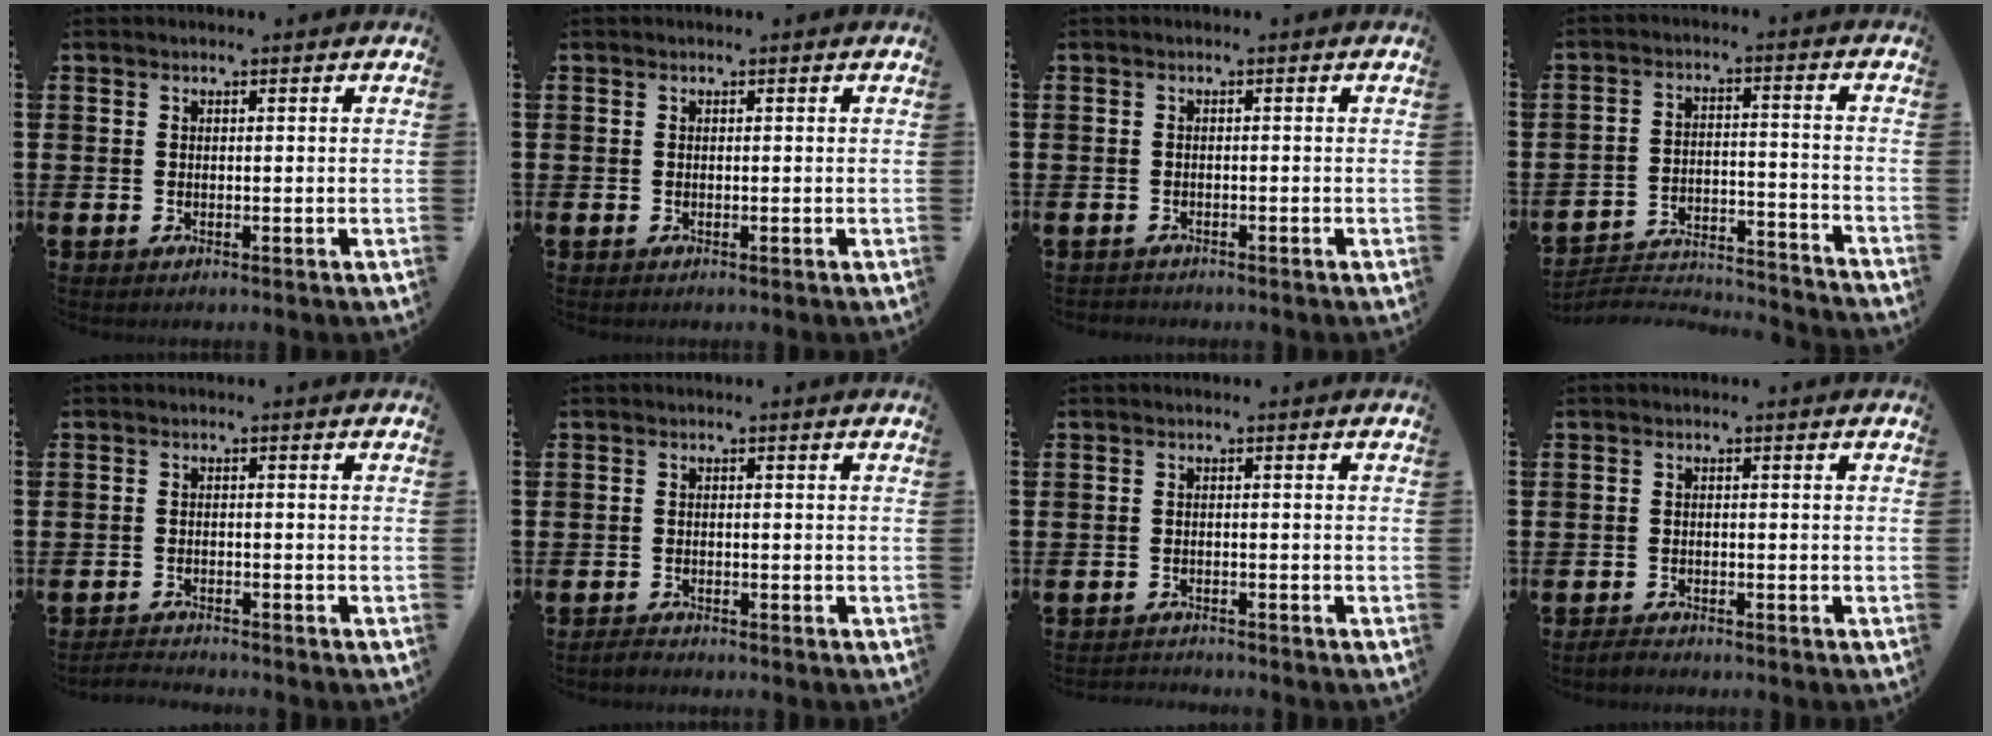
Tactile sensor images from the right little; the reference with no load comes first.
{"total": 0.0}
{"total": 0.7, "force": [-0.7, 0.1, -0.1], "torque": [0.000, -0.001, -0.015]}
{"total": 3.8, "force": [-3.7, 0.8, 0.8], "torque": [-0.017, -0.002, -0.079]}
{"total": 1.7, "force": [-1.7, -0.1, 0.0], "torque": [-0.003, 0.003, -0.036]}
{"total": 1.0, "force": [-1.0, 0.2, 0.2], "torque": [-0.007, 0.000, -0.021]}
{"total": 1.3, "force": [-1.3, -0.1, -0.1], "torque": [-0.002, 0.003, -0.027]}
{"total": 1.2, "force": [-1.1, 0.2, 0.1], "torque": [-0.006, 0.000, -0.023]}